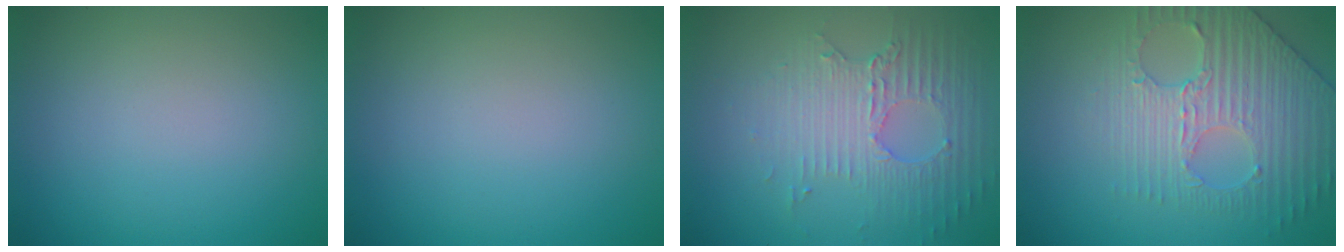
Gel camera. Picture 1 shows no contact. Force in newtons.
{"total": 0.0}
{"total": 4.5, "press": 3.1, "slide": 3.2}
{"total": 4.2, "press": 4.2, "slide": 0.3}